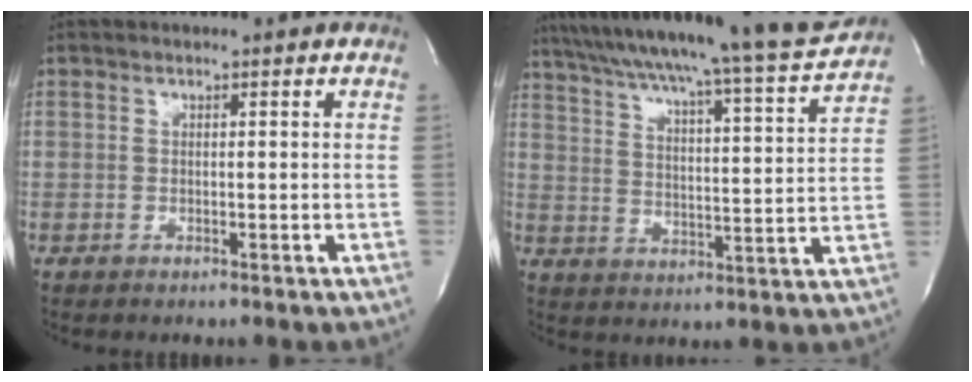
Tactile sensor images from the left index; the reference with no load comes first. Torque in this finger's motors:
{"motor_torque": [0.63, -0.63, 0.41, 0.17]}